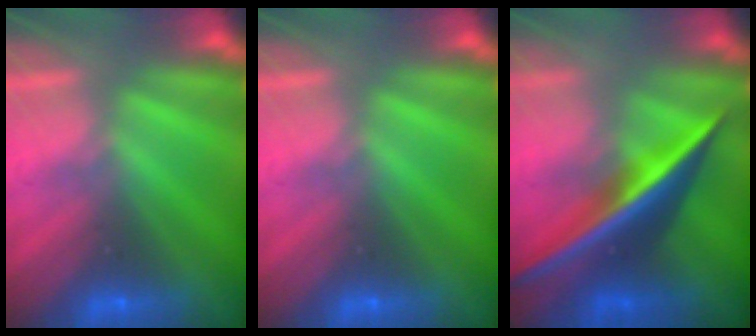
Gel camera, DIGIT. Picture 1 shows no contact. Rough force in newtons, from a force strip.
{"total": 0.0}
{"total": 2.7}